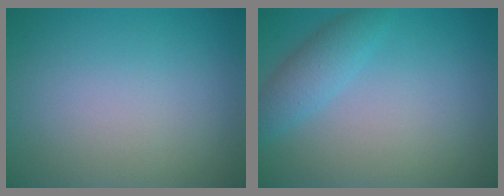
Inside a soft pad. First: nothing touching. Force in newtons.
{"total": 2.7, "press": 2.7, "slide": 0.1}